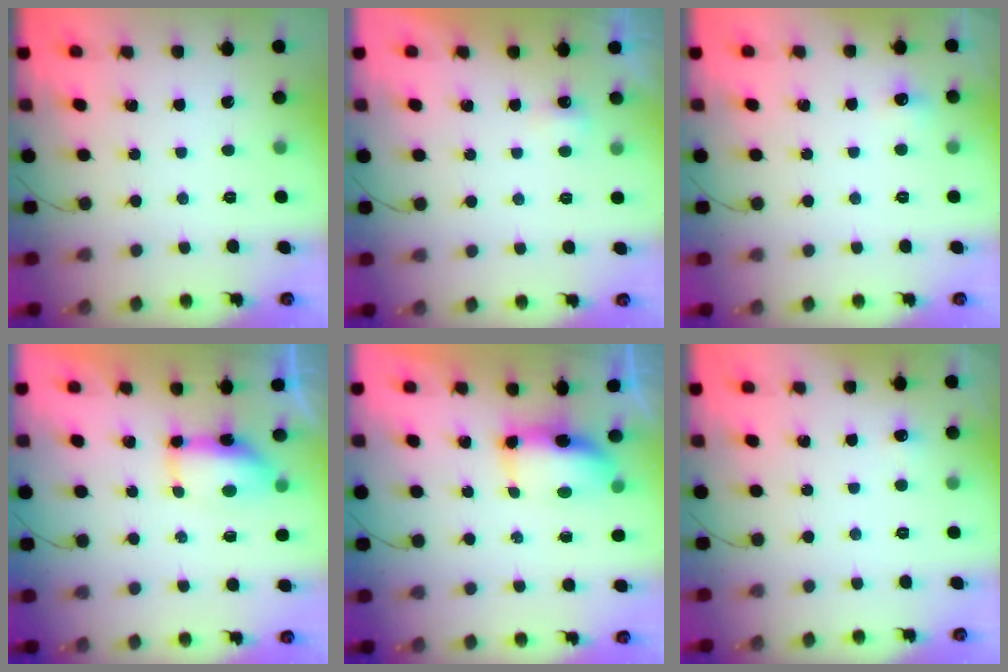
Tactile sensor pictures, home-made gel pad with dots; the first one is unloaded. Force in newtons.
{"total": 3.0, "press": 2.9, "slide": 0.8}
{"total": 4.6, "press": 4.4, "slide": 1.3}
{"total": 9.0, "press": 8.1, "slide": 3.9}
{"total": 7.1, "press": 7.1, "slide": 0.9}
{"total": 3.6, "press": 3.5, "slide": 1.1}